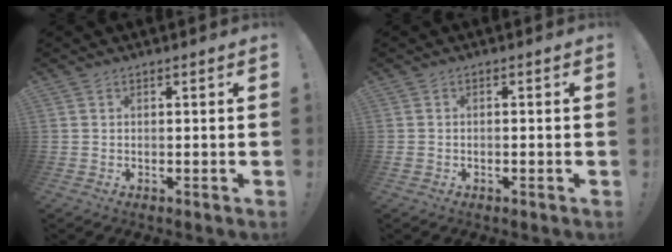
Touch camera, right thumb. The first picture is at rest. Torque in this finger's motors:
{"motor_torque": [0.00, 0.05, 0.13, -0.25, -0.02]}